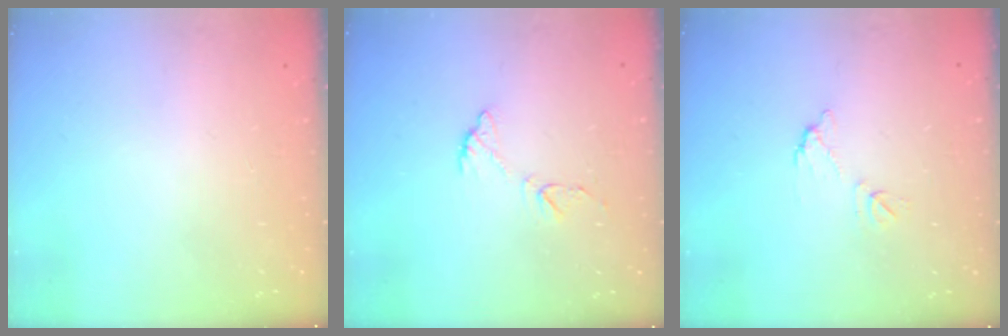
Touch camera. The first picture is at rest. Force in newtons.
{"total": 7.4, "press": 7.3, "slide": 0.7}
{"total": 5.9, "press": 5.9, "slide": 0.3}